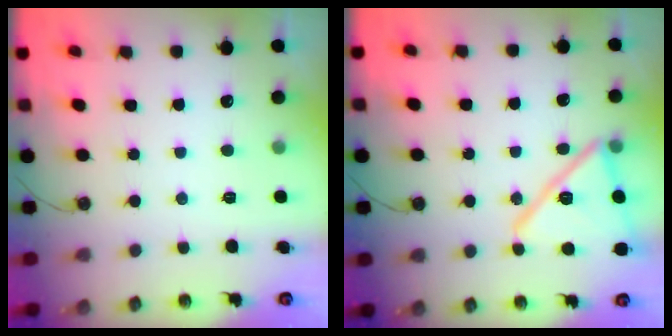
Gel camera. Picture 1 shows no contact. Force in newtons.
{"total": 17.6, "press": 17.5, "slide": 0.9}